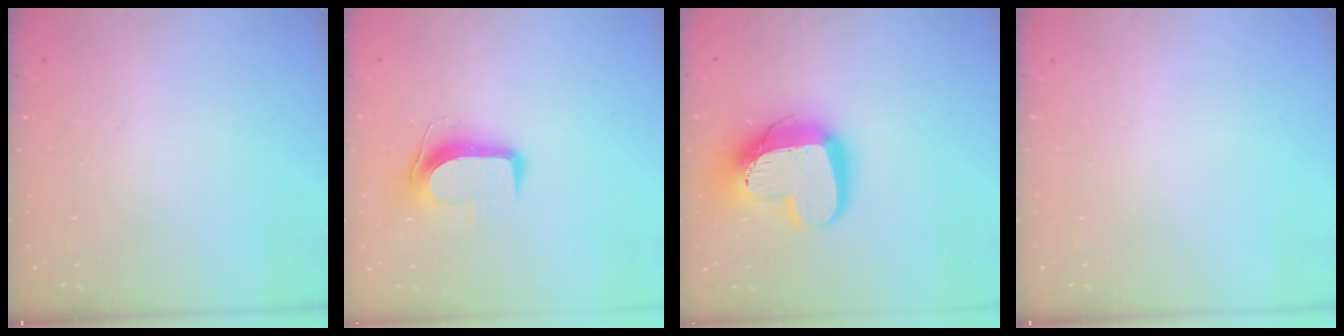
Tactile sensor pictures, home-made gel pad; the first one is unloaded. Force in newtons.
{"total": 8.8, "press": 8.7, "slide": 1.0}
{"total": 16.6, "press": 16.6, "slide": 1.3}
{"total": 0.0}